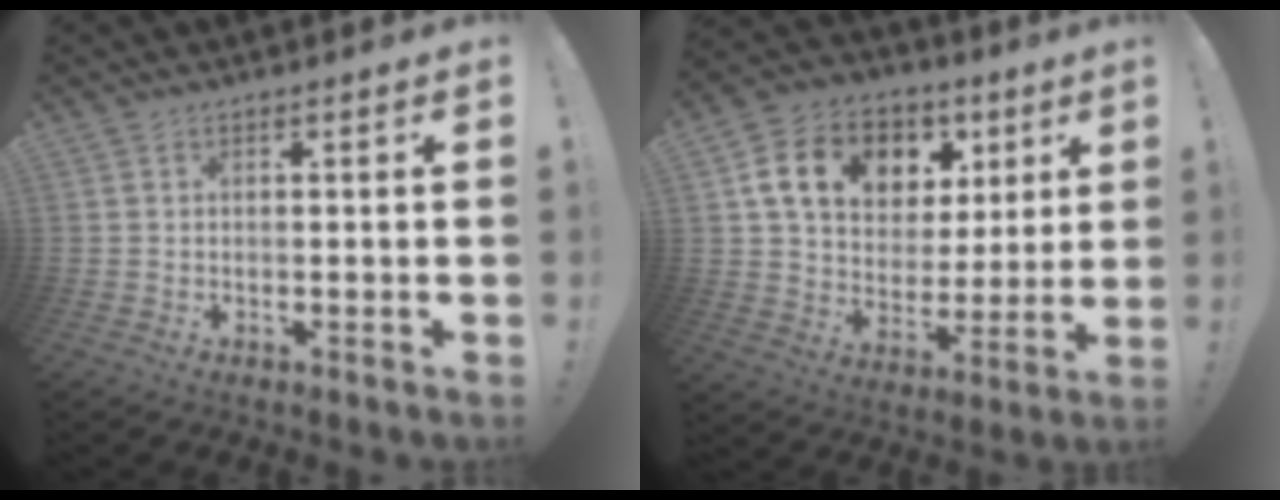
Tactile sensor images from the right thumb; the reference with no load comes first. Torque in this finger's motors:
{"motor_torque": [1.85, 2.62, 0.47, -0.17, 0.16]}